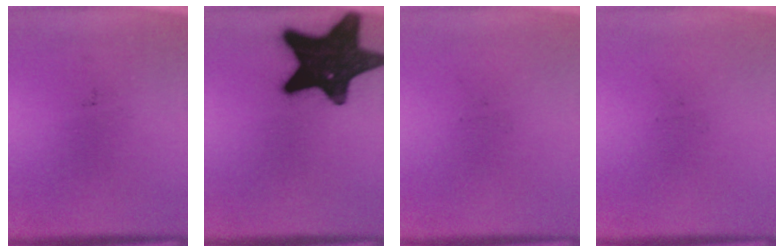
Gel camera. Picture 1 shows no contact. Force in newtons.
{"total": 19.5}
{"total": 0.0}
{"total": 0.0}